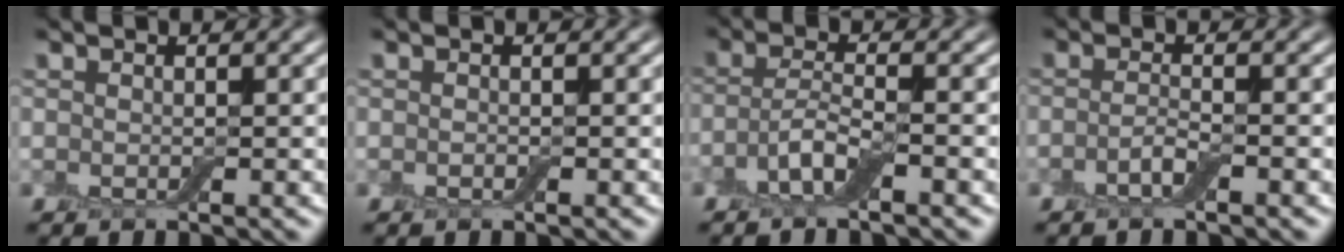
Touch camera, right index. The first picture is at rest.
{"total": 0.0}
{"total": 3.0, "force": [-1.6, 0.7, 2.5], "torque": [-0.053, 0.003, -0.040]}
{"total": 1.6, "force": [-0.9, 0.3, 1.3], "torque": [-0.026, 0.003, -0.021]}